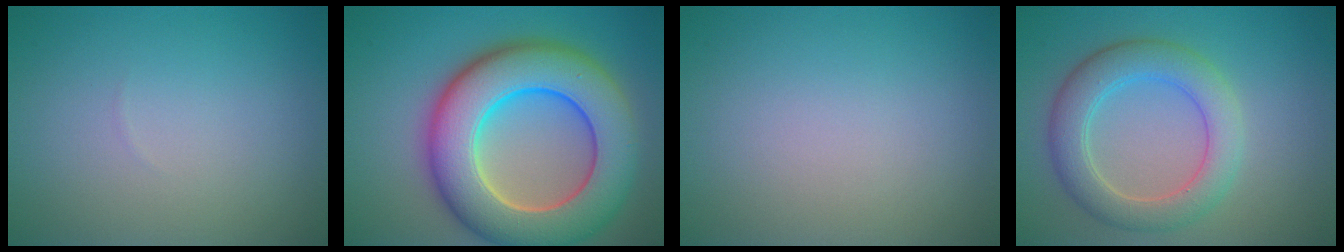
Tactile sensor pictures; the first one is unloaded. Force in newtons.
{"total": 12.4, "press": 12.4, "slide": 0.8}
{"total": 0.0}
{"total": 5.1, "press": 5.0, "slide": 0.4}